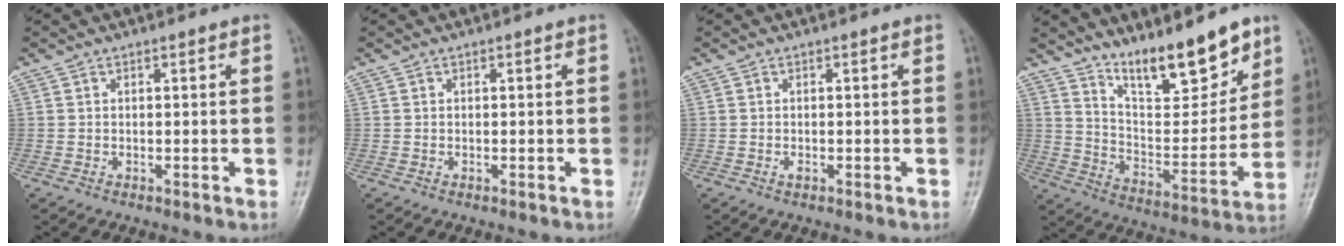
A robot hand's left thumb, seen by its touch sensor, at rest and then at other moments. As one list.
[{"total": 0.0}, {"total": 0.8, "force": [-0.2, 0.5, 0.6], "torque": [-0.007, -0.001, -0.005]}, {"total": 15.8, "force": [11.6, 5.1, 9.5], "torque": [-0.107, -0.082, 0.201]}]